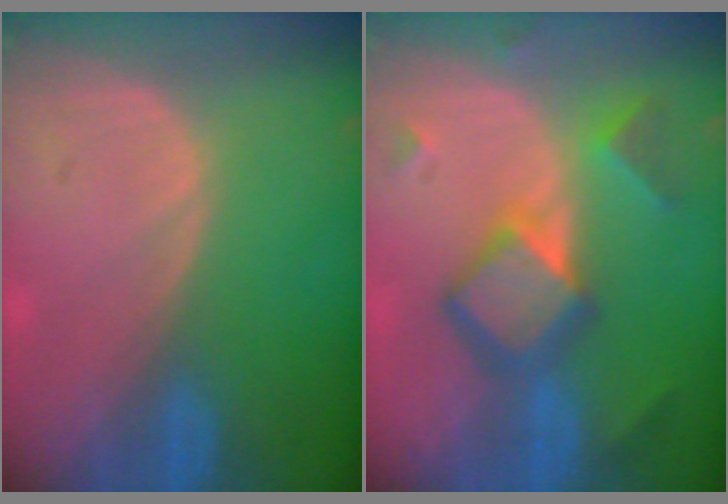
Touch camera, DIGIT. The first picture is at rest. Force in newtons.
{"total": 7.9, "press": 7.8, "slide": 0.5}